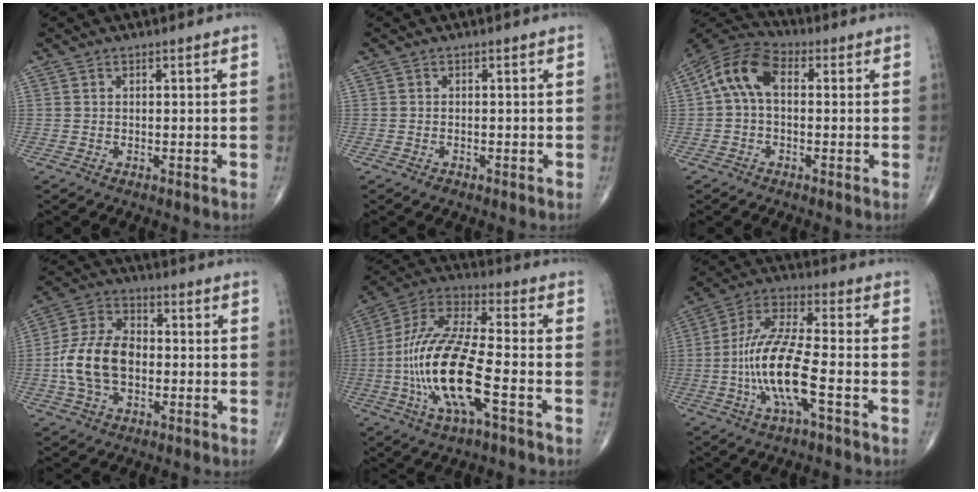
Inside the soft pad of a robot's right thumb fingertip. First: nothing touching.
{"total": 0.9, "force": [-0.6, 0.5, 0.4], "torque": [-0.006, 0.003, -0.008]}
{"total": 9.5, "force": [0.9, 5.8, 7.5], "torque": [-0.141, 0.028, 0.003]}
{"total": 12.9, "force": [-1.7, 8.5, 9.6], "torque": [-0.182, 0.030, -0.037]}
{"total": 19.4, "force": [-5.1, 6.1, 17.8], "torque": [-0.378, 0.029, -0.093]}
{"total": 14.1, "force": [-3.9, 3.5, 13.1], "torque": [-0.279, 0.031, -0.077]}